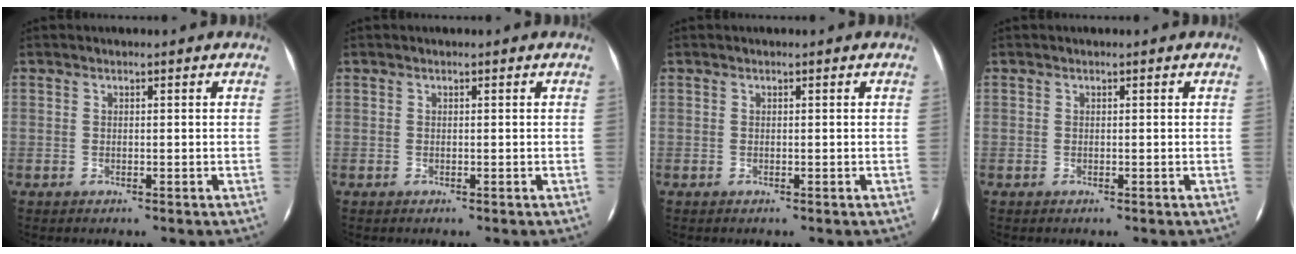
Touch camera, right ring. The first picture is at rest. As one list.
[{"total": 0.0}, {"total": 0.0}, {"total": 0.0}]